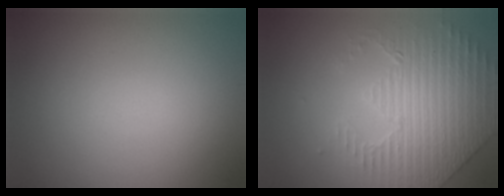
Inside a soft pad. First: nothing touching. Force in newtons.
{"total": 4.5, "press": 3.6, "slide": 2.8}